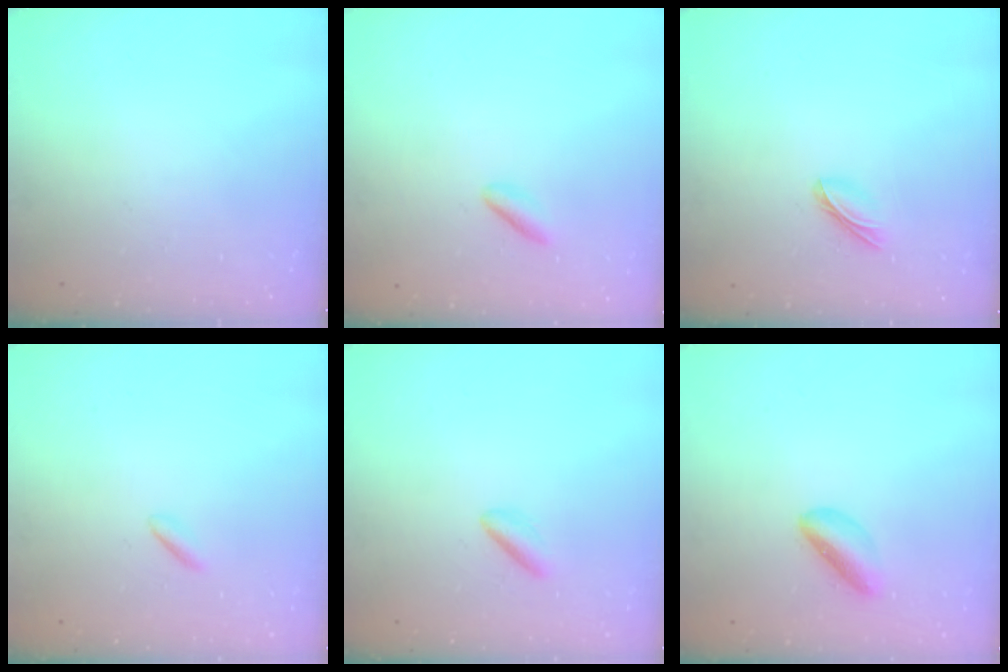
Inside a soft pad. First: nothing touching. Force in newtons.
{"total": 1.5, "press": 1.3, "slide": 0.7}
{"total": 4.2, "press": 4.2, "slide": 0.0}
{"total": 0.0}
{"total": 2.4, "press": 2.2, "slide": 0.8}
{"total": 4.6, "press": 4.4, "slide": 1.3}